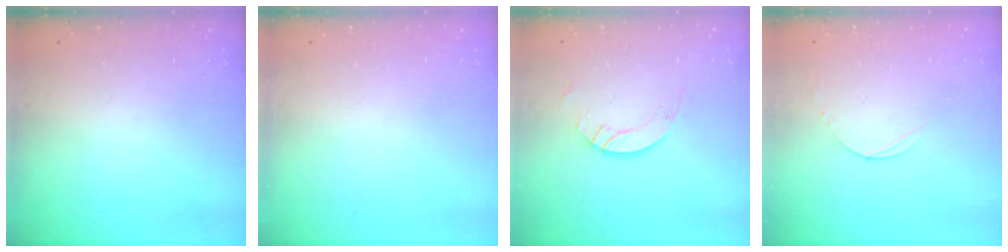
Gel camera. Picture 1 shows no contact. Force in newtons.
{"total": 0.0}
{"total": 3.3, "press": 3.3, "slide": 0.2}
{"total": 3.0, "press": 3.0, "slide": 0.3}